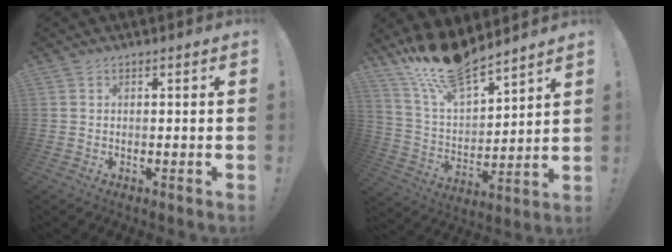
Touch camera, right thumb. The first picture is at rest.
{"total": 17.2, "force": [14.6, 4.6, 7.7], "torque": [-0.162, -0.102, 0.265]}